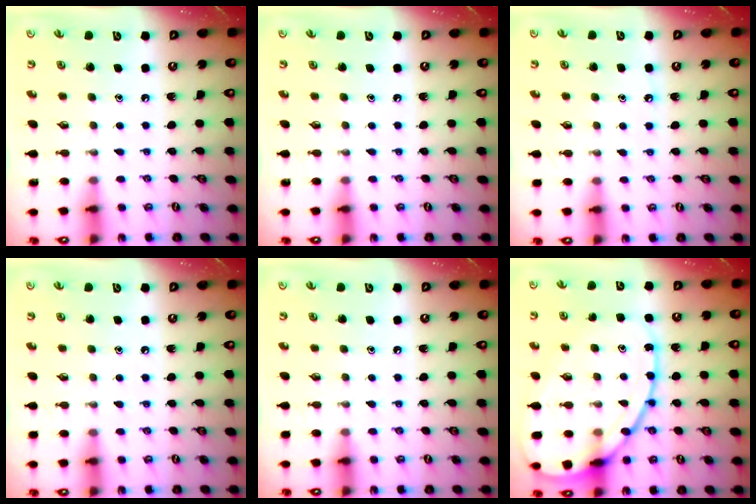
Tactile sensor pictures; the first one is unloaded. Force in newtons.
{"total": 0.0}
{"total": 4.9, "press": 4.8, "slide": 0.6}
{"total": 4.4, "press": 4.4, "slide": 0.7}
{"total": 3.4, "press": 3.4, "slide": 0.5}
{"total": 17.2, "press": 17.1, "slide": 1.8}